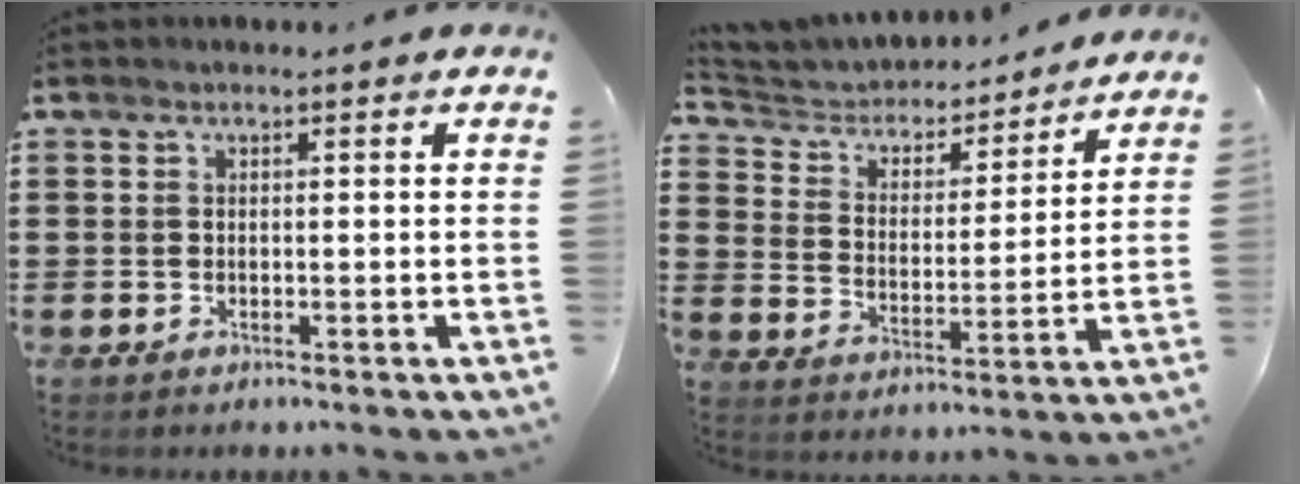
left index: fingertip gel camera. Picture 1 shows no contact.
{"total": 3.8, "force": [3.5, 1.5, 0.3], "torque": [-0.033, -0.026, 0.052]}